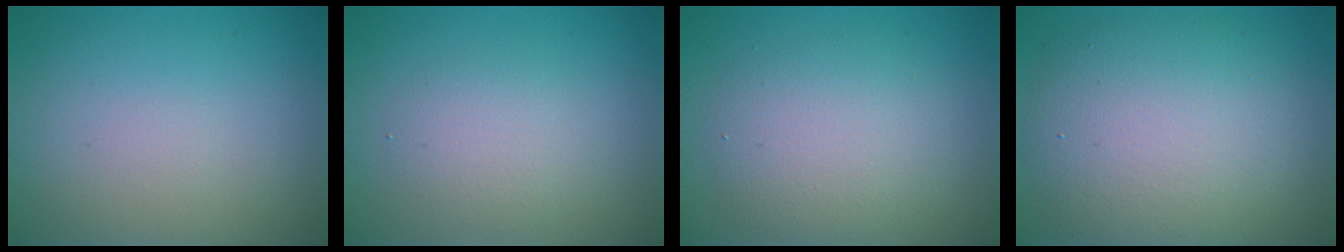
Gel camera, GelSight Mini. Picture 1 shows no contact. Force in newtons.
{"total": 2.3, "press": 2.3, "slide": 0.2}
{"total": 4.6, "press": 4.6, "slide": 0.1}
{"total": 9.6, "press": 9.5, "slide": 0.9}